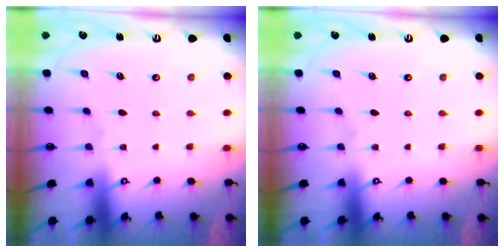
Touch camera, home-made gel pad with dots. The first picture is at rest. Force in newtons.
{"total": 0.0}